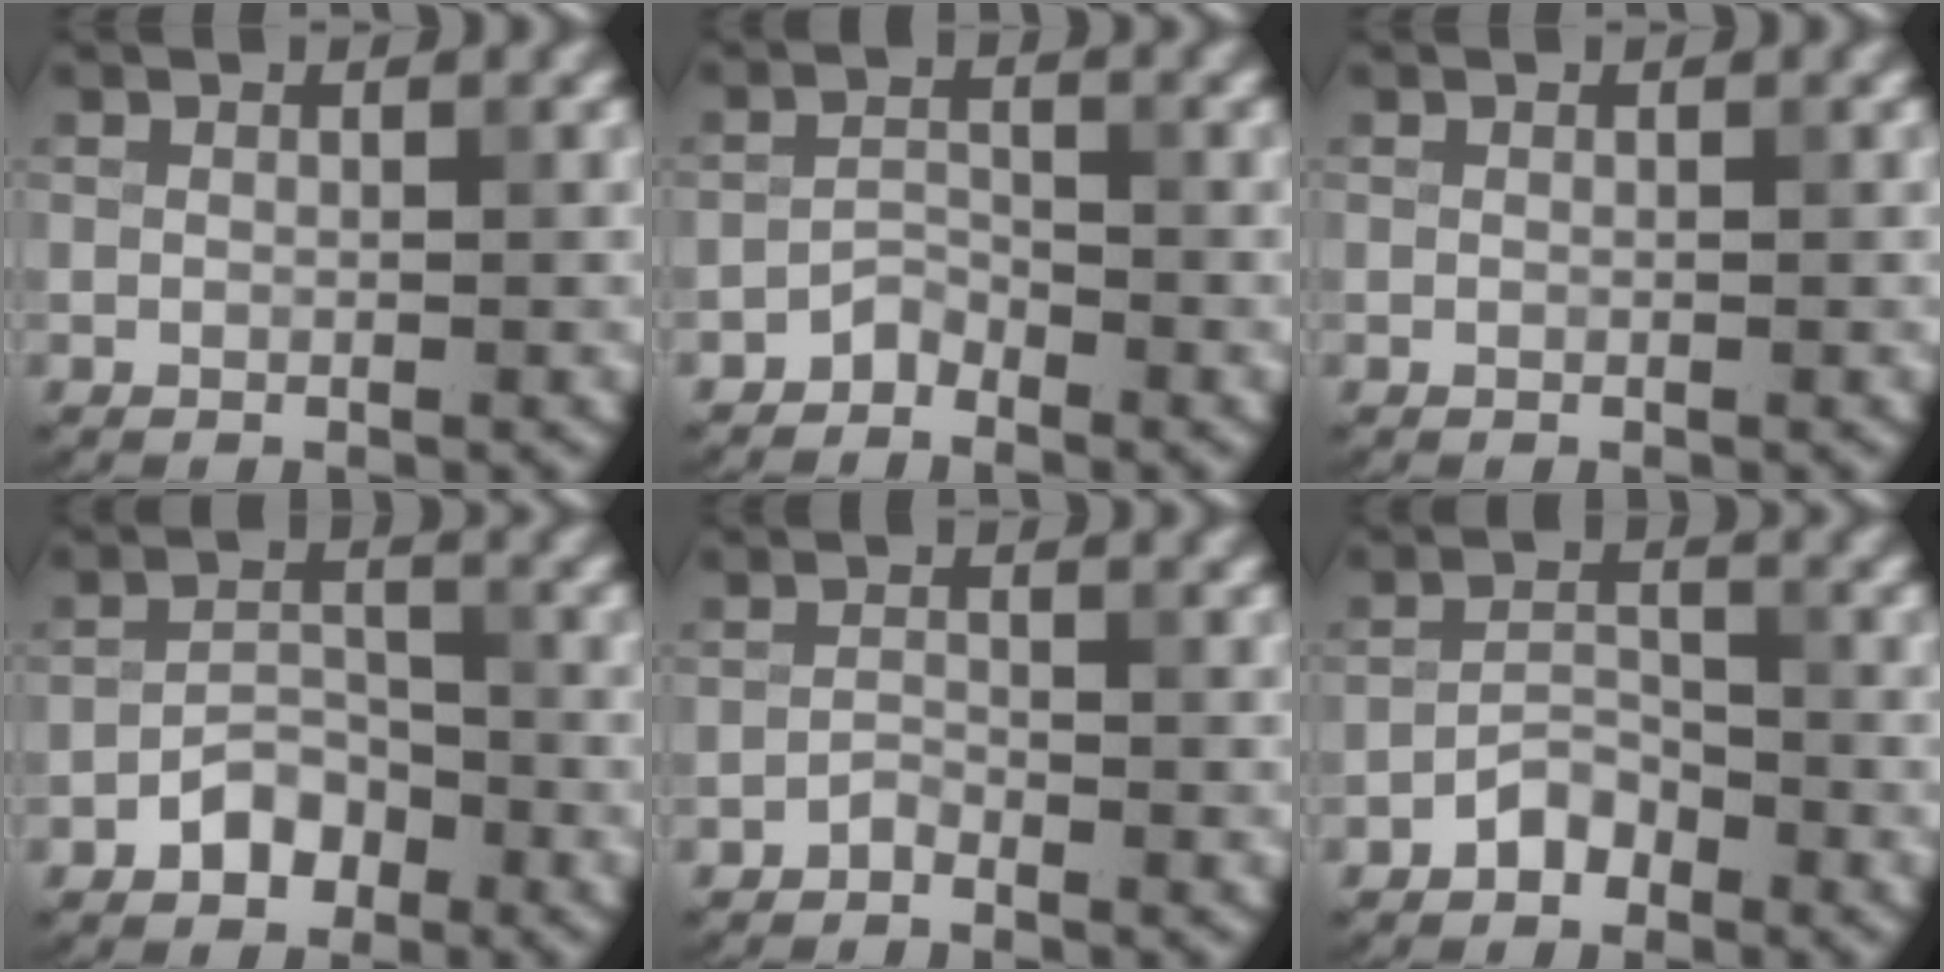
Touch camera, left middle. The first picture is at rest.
{"total": 1.5, "force": [-1.4, 0.5, 0.2], "torque": [-0.002, 0.008, -0.029]}
{"total": 0.0}
{"total": 2.9, "force": [-1.8, 1.7, 1.4], "torque": [-0.018, 0.010, -0.034]}
{"total": 0.9, "force": [-0.9, 0.2, 0.2], "torque": [-0.004, 0.003, -0.019]}
{"total": 2.2, "force": [-1.6, 1.1, 1.0], "torque": [-0.014, 0.010, -0.034]}